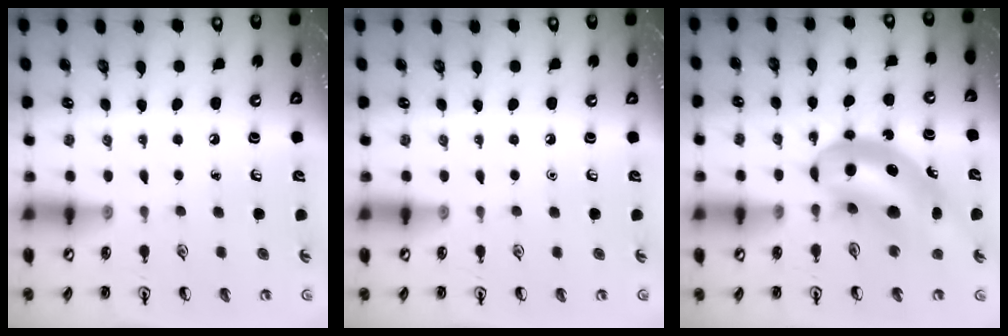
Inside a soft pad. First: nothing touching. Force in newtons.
{"total": 0.0}
{"total": 11.7, "press": 11.0, "slide": 4.0}